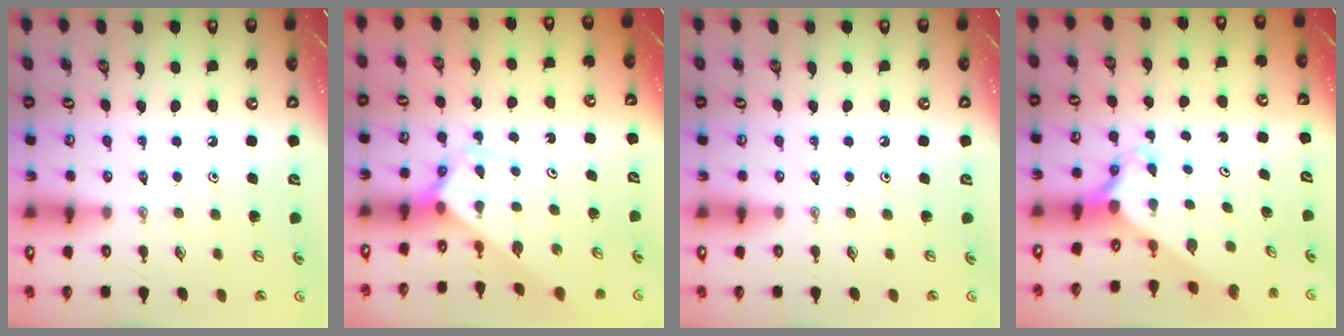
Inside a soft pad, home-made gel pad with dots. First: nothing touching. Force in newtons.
{"total": 2.7, "press": 2.7, "slide": 0.2}
{"total": 0.0}
{"total": 2.7, "press": 2.7, "slide": 0.3}